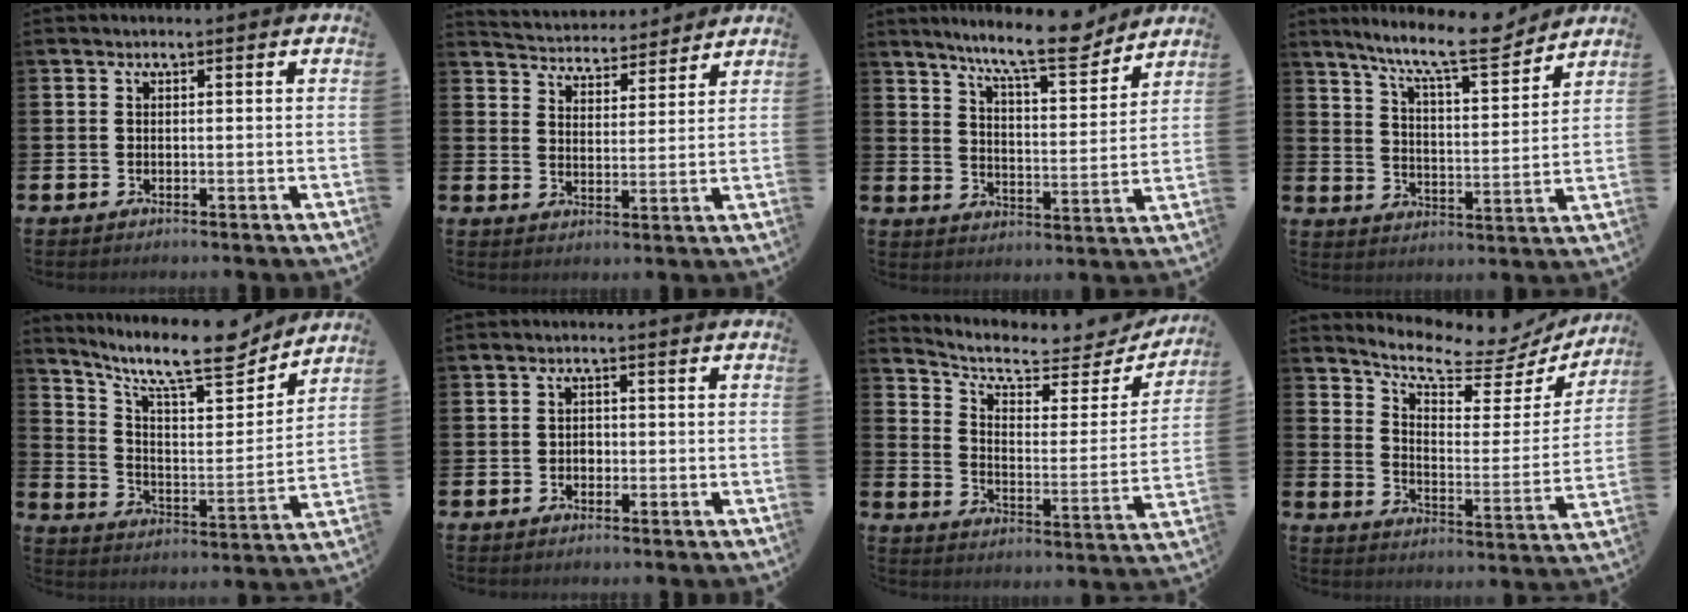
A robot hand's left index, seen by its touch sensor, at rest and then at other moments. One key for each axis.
{"total": 4.6, "fx": 4.5, "fy": 1.0, "fz": -0.2, "tx": -0.011, "ty": -0.037, "tz": 0.077}
{"total": 10.5, "fx": 9.2, "fy": 1.4, "fz": 4.7, "tx": -0.096, "ty": -0.051, "tz": 0.160}
{"total": 10.4, "fx": 9.1, "fy": 1.4, "fz": 4.8, "tx": -0.107, "ty": -0.052, "tz": 0.155}
{"total": 12.4, "fx": 10.4, "fy": 3.0, "fz": 6.1, "tx": -0.123, "ty": -0.068, "tz": 0.176}
{"total": 1.2, "fx": -0.4, "fy": 1.0, "fz": 0.6, "tx": 0.000, "ty": 0.000, "tz": -0.011}
{"total": 7.2, "fx": 6.3, "fy": 2.2, "fz": 2.6, "tx": -0.071, "ty": -0.049, "tz": 0.102}
{"total": 8.2, "fx": 7.4, "fy": 2.2, "fz": 2.8, "tx": -0.069, "ty": -0.065, "tz": 0.121}